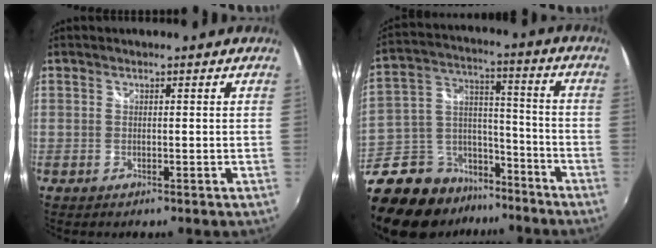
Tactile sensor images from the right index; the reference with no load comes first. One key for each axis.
{"total": 20.8, "fx": -15.1, "fy": 11.6, "fz": 8.4, "tx": -0.203, "ty": 0.038, "tz": -0.234}